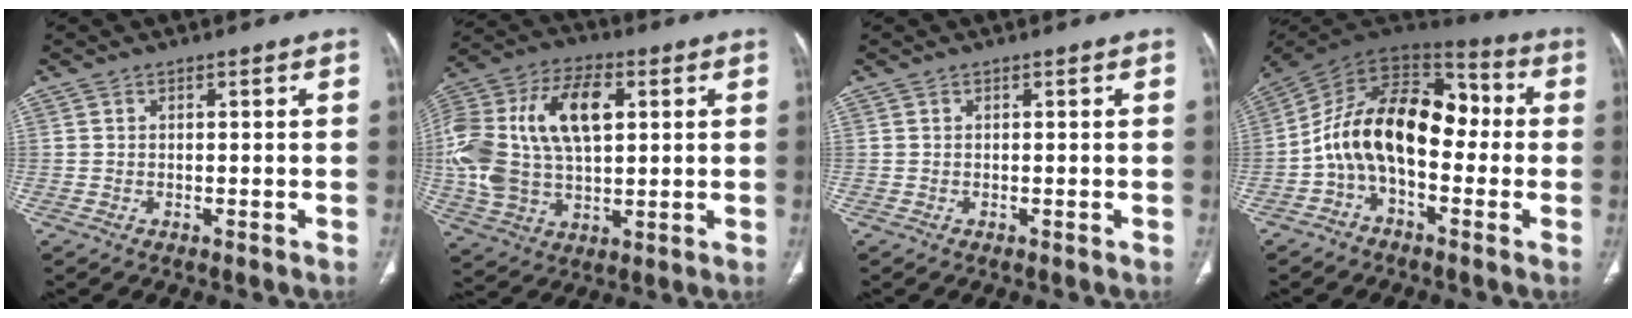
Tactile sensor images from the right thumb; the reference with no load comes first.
{"total": 22.4, "force": [3.9, 13.0, 17.8], "torque": [-0.364, 0.013, 0.066]}
{"total": 0.0}
{"total": 17.2, "force": [-1.9, 10.4, 13.6], "torque": [-0.205, 0.065, -0.045]}